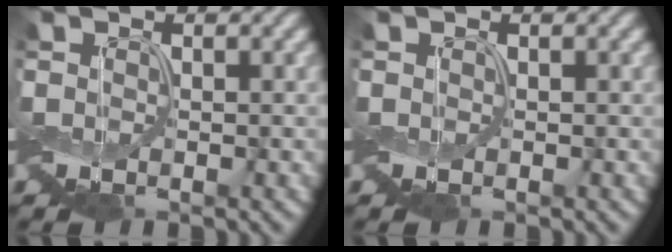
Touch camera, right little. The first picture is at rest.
{"total": 0.0}